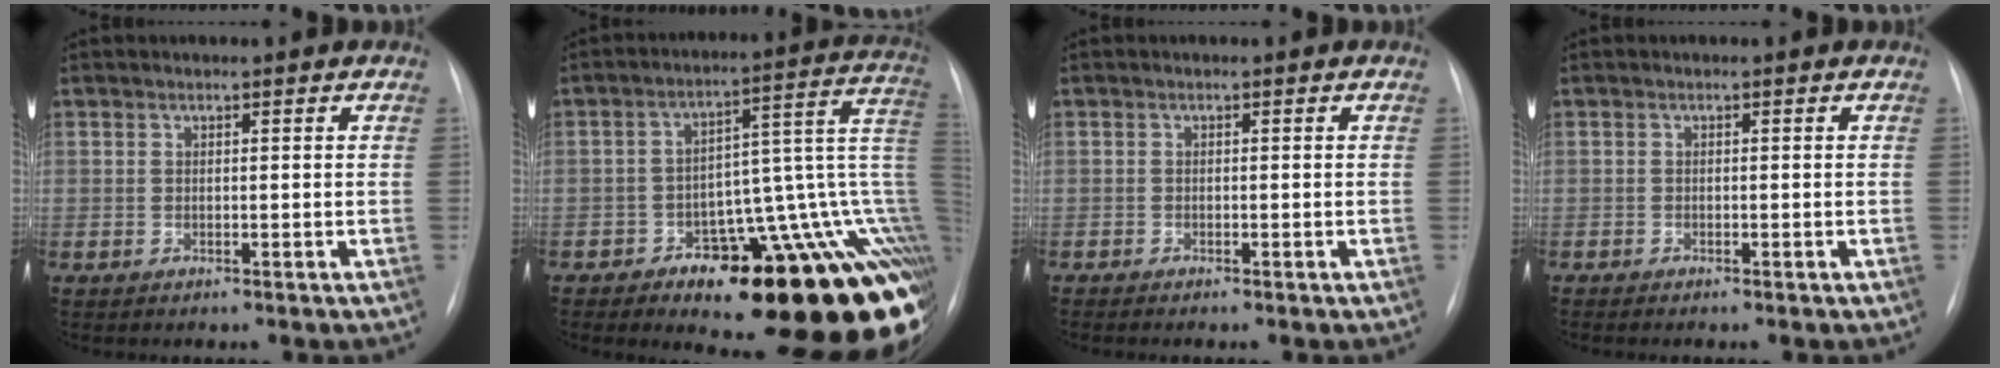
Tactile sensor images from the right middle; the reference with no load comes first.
{"total": 28.5, "force": [-12.5, 7.6, 24.5], "torque": [-0.174, 0.033, -0.152]}
{"total": 1.6, "force": [-1.3, 0.3, 0.9], "torque": [-0.016, -0.004, -0.012]}
{"total": 1.3, "force": [-1.0, 0.3, 0.8], "torque": [-0.014, -0.004, -0.009]}